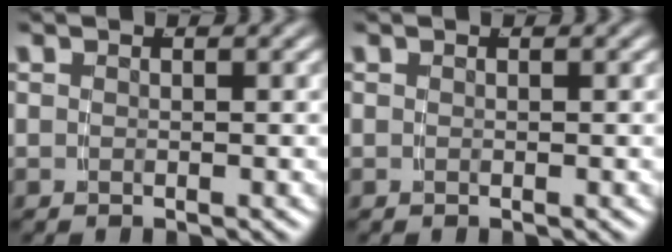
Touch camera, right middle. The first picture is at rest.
{"total": 0.0}